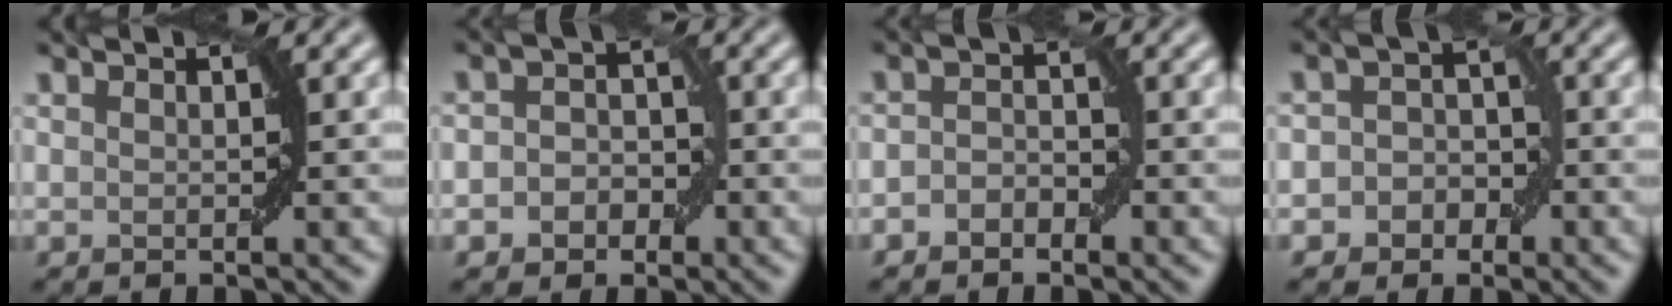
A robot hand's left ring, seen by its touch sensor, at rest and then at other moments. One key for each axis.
{"total": 3.1, "fx": -1.0, "fy": 2.5, "fz": 1.6, "tx": 0.003, "ty": 0.002, "tz": -0.025}
{"total": 1.8, "fx": -1.0, "fy": 1.2, "fz": 1.0, "tx": -0.018, "ty": 0.006, "tz": -0.020}
{"total": 3.3, "fx": -1.1, "fy": 2.8, "fz": 1.2, "tx": 0.016, "ty": 0.008, "tz": -0.029}